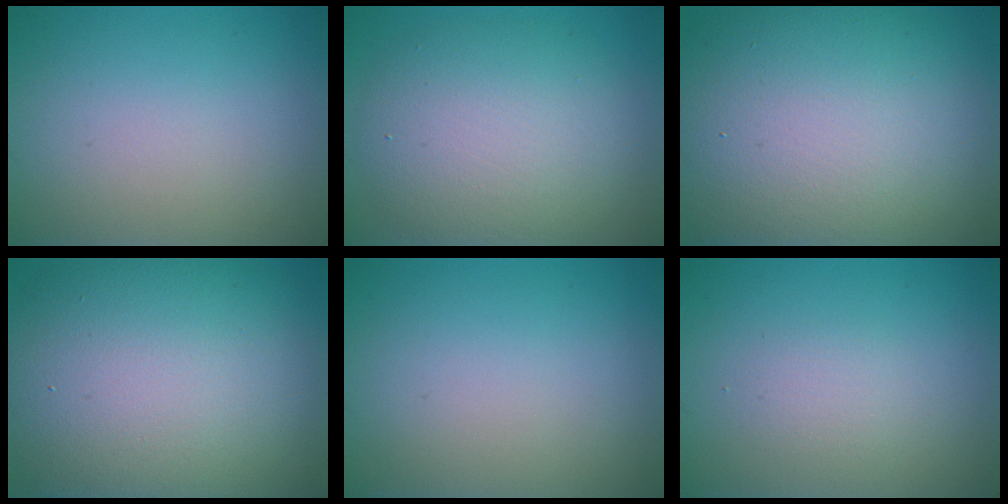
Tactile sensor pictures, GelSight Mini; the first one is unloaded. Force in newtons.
{"total": 7.4, "press": 7.4, "slide": 0.2}
{"total": 16.3, "press": 16.2, "slide": 1.4}
{"total": 15.6, "press": 15.6, "slide": 0.6}
{"total": 0.0}
{"total": 1.4, "press": 1.4, "slide": 0.1}